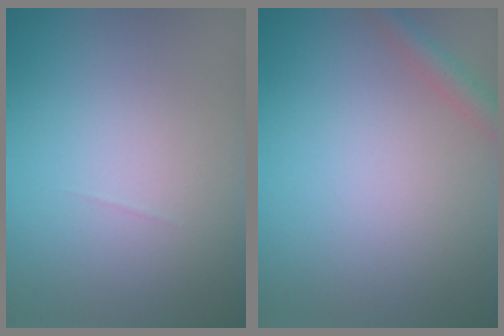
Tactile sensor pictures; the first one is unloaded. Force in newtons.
{"total": 1.9, "press": 1.9, "slide": 0.0}